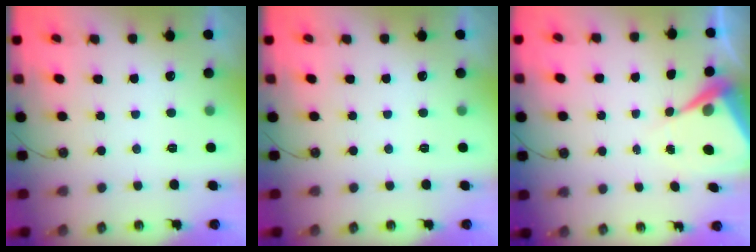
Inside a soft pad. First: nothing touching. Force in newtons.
{"total": 0.0}
{"total": 6.8, "press": 6.8, "slide": 0.5}